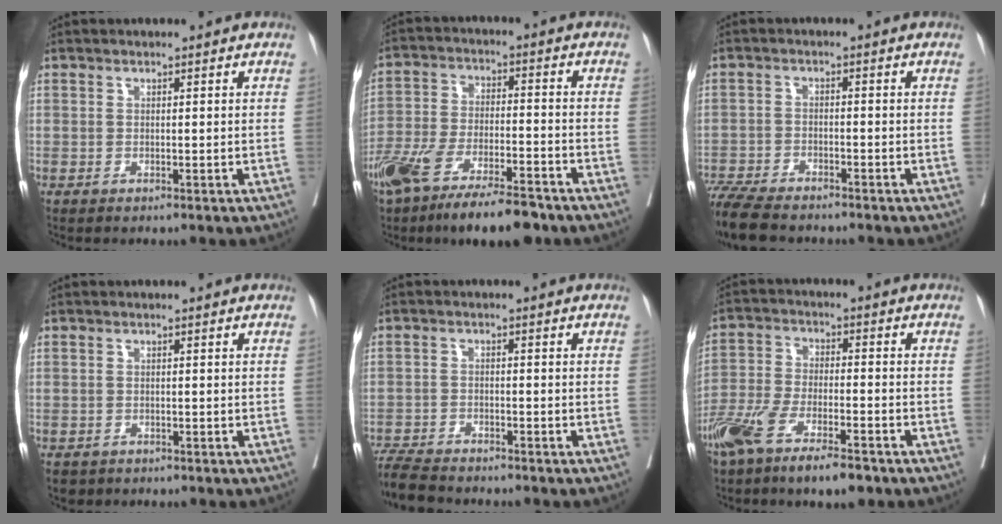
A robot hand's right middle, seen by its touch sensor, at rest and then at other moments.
{"total": 15.9, "force": [-11.6, 3.7, 10.2], "torque": [-0.190, -0.029, -0.203]}
{"total": 10.0, "force": [-8.6, 2.3, 4.4], "torque": [-0.076, -0.018, -0.145]}
{"total": 2.1, "force": [-1.5, 1.4, 0.2], "torque": [-0.005, 0.000, -0.024]}
{"total": 6.5, "force": [-6.2, 0.9, 1.8], "torque": [-0.028, -0.018, -0.109]}
{"total": 11.1, "force": [-7.7, 2.8, 7.5], "torque": [-0.146, -0.012, -0.137]}